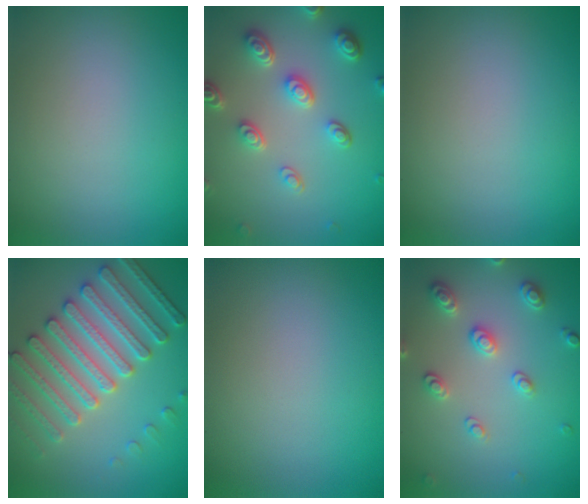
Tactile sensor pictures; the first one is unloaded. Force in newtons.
{"total": 5.1, "press": 3.8, "slide": 3.3}
{"total": 0.0}
{"total": 6.1, "press": 5.6, "slide": 2.2}
{"total": 0.0}
{"total": 3.0, "press": 2.9, "slide": 0.6}